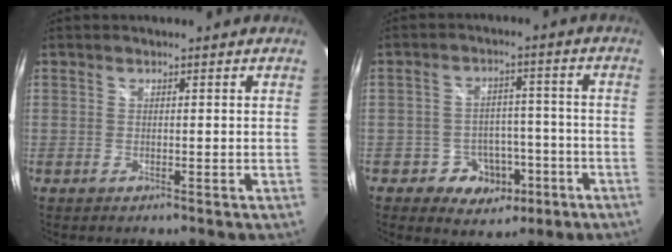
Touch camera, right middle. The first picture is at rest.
{"total": 8.4, "force": [-4.0, 6.8, 3.0], "torque": [-0.063, 0.024, -0.037]}